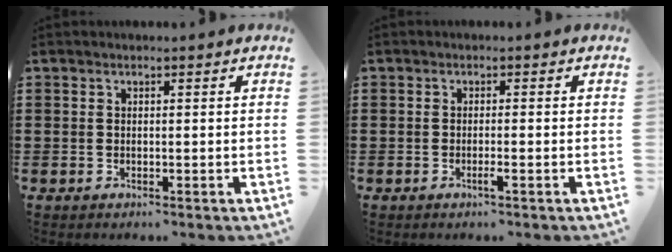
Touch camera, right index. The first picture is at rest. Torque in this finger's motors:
{"motor_torque": [-0.02, 0.03, 0.10, 0.02]}